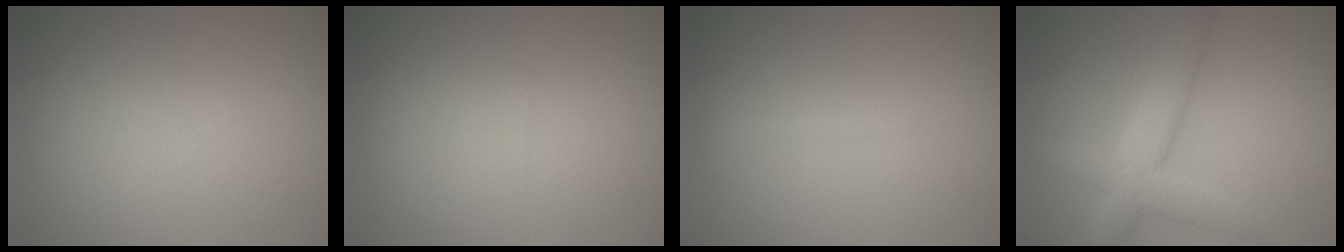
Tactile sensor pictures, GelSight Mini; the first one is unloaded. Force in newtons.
{"total": 0.0}
{"total": 0.8, "press": 0.7, "slide": 0.1}
{"total": 5.7, "press": 5.7, "slide": 0.4}